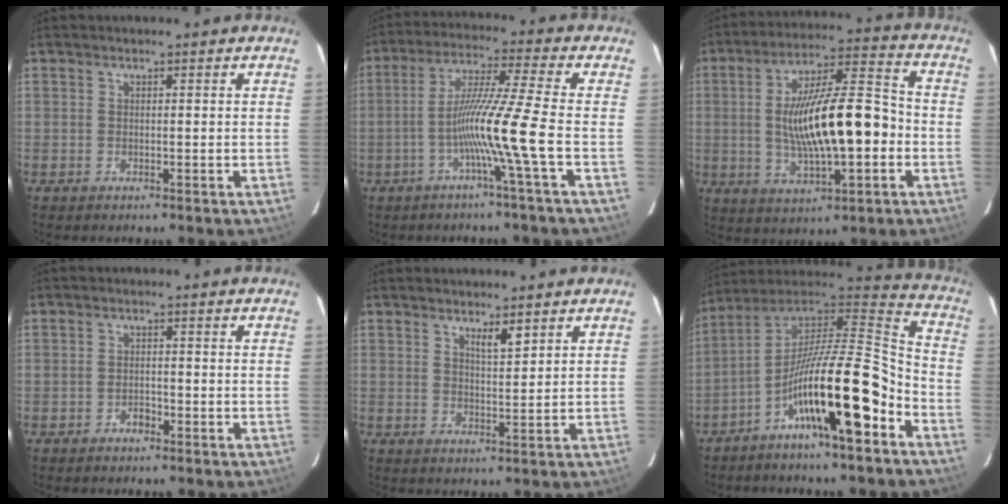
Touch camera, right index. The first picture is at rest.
{"total": 10.6, "force": [-3.2, -2.6, 9.8], "torque": [-0.183, -0.001, -0.065]}
{"total": 16.6, "force": [-1.9, 3.8, 16.1], "torque": [-0.289, 0.017, -0.025]}
{"total": 1.6, "force": [-1.1, 0.9, 0.8], "torque": [-0.011, 0.005, -0.018]}
{"total": 2.5, "force": [1.8, 0.3, 1.7], "torque": [-0.034, -0.006, 0.034]}
{"total": 19.0, "force": [-8.9, 2.0, 16.7], "torque": [-0.284, 0.012, -0.149]}